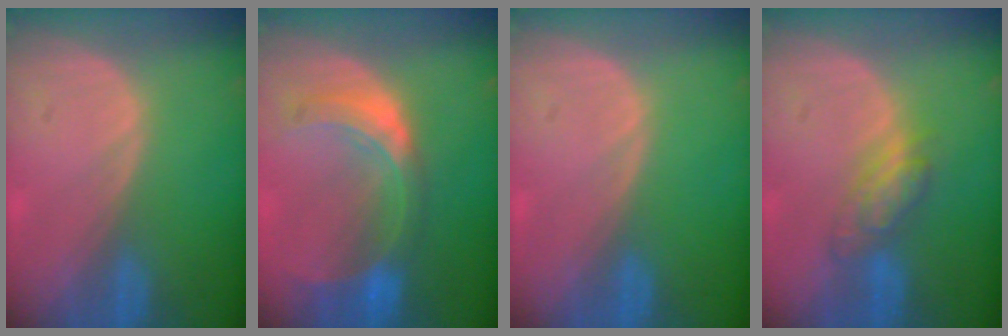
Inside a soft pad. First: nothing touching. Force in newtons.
{"total": 8.2, "press": 7.3, "slide": 3.8}
{"total": 0.0}
{"total": 5.2, "press": 4.7, "slide": 2.3}